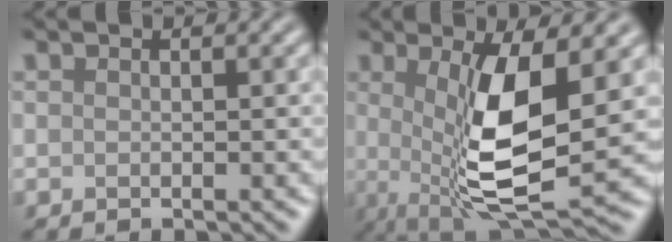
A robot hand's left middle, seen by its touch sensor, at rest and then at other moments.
{"total": 8.7, "force": [0.4, 2.5, 8.4], "torque": [-0.150, -0.015, 0.010]}